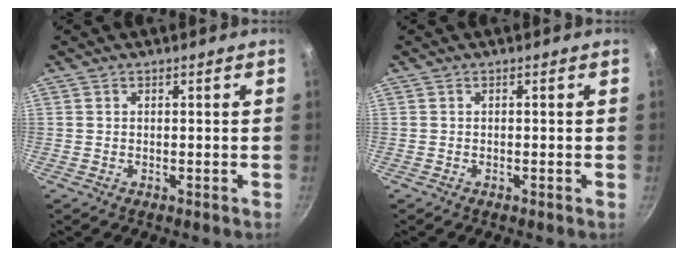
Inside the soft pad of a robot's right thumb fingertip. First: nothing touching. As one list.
[{"total": 0.0}]